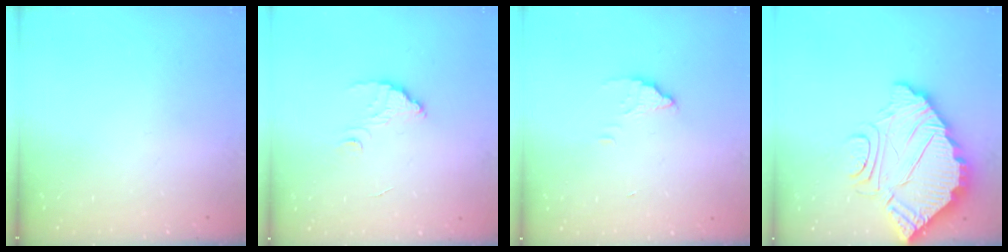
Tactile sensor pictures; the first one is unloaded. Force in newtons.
{"total": 3.9, "press": 3.9, "slide": 0.2}
{"total": 2.6, "press": 2.6, "slide": 0.2}
{"total": 12.3, "press": 12.2, "slide": 1.0}